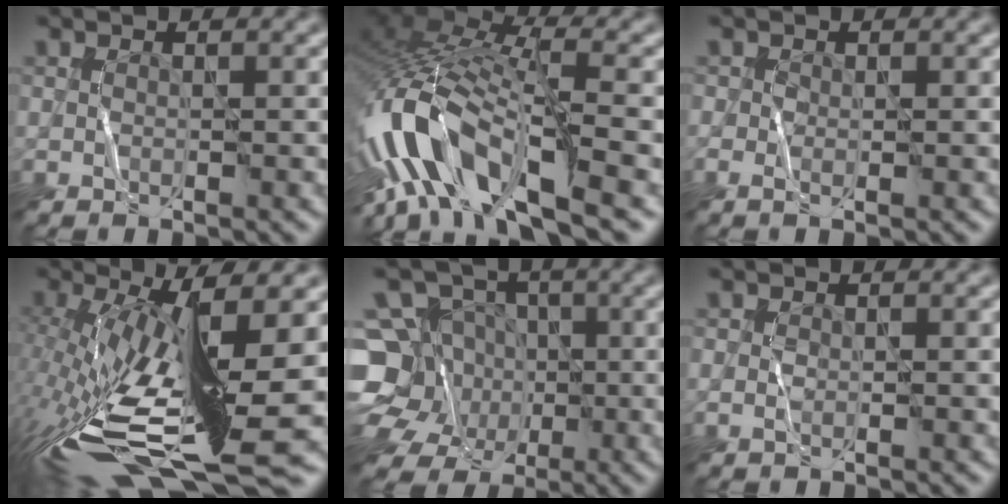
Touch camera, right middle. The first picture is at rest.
{"total": 12.5, "force": [-6.3, 5.6, 9.2], "torque": [-0.199, 0.015, -0.113]}
{"total": 0.7, "force": [-0.1, 0.5, 0.4], "torque": [-0.010, 0.000, -0.004]}
{"total": 15.4, "force": [-3.3, 4.2, 14.4], "torque": [-0.273, -0.008, -0.049]}
{"total": 10.0, "force": [-1.2, 9.6, 2.5], "torque": [-0.081, 0.024, -0.051]}
{"total": 0.0}